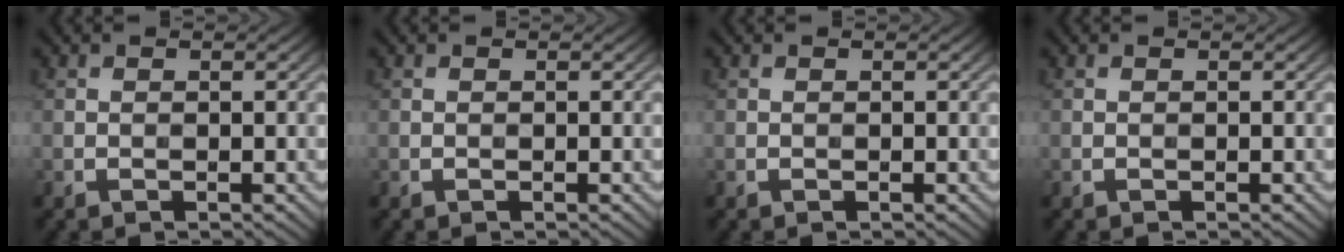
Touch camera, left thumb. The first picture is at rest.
{"total": 0.0}
{"total": 0.0}
{"total": 0.0}